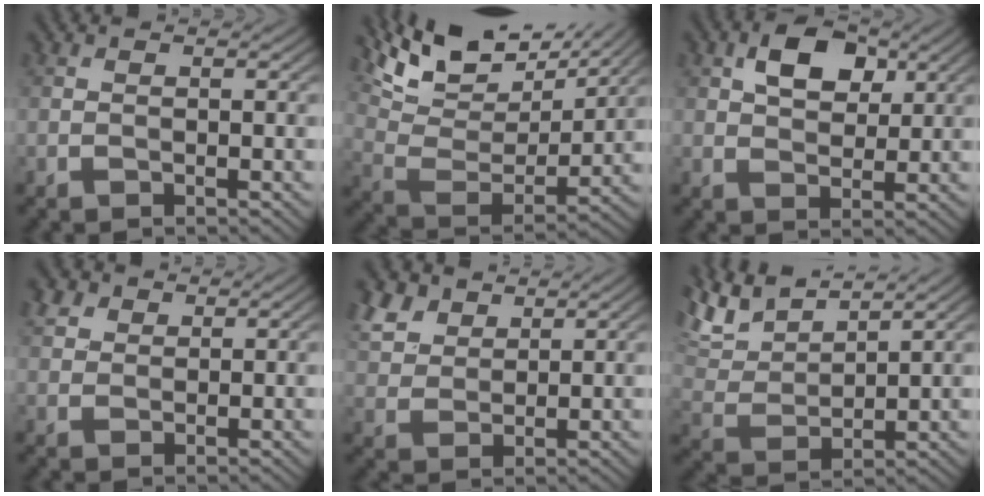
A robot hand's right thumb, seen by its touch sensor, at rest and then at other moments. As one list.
[{"total": 14.3, "force": [10.8, 5.4, 7.6], "torque": [-0.178, 0.001, 0.174]}, {"total": 6.2, "force": [2.6, 3.8, 4.2], "torque": [-0.072, 0.001, 0.041]}, {"total": 3.0, "force": [1.8, 2.1, 1.2], "torque": [-0.035, 0.009, 0.038]}, {"total": 6.3, "force": [4.2, 3.7, 2.9], "torque": [-0.085, 0.009, 0.089]}, {"total": 10.3, "force": [8.3, 2.9, 5.5], "torque": [-0.148, 0.016, 0.161]}]